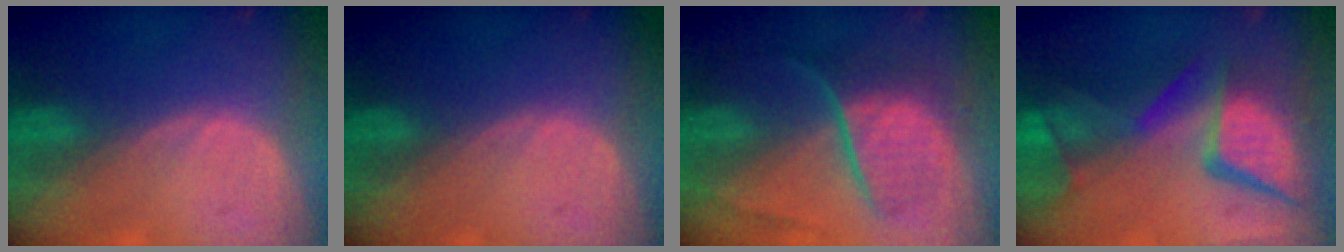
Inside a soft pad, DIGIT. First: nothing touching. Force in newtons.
{"total": 0.0}
{"total": 8.6, "press": 7.8, "slide": 3.7}
{"total": 13.5, "press": 11.0, "slide": 7.8}